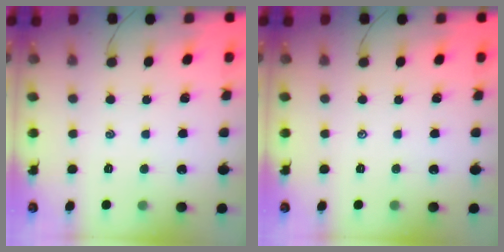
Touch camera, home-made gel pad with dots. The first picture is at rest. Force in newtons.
{"total": 0.0}